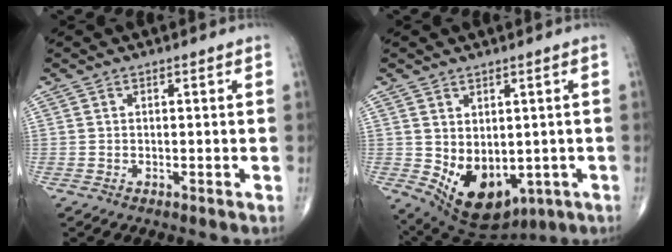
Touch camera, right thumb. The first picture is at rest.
{"total": 12.3, "force": [-2.1, 8.2, 8.9], "torque": [-0.119, -0.009, 0.000]}